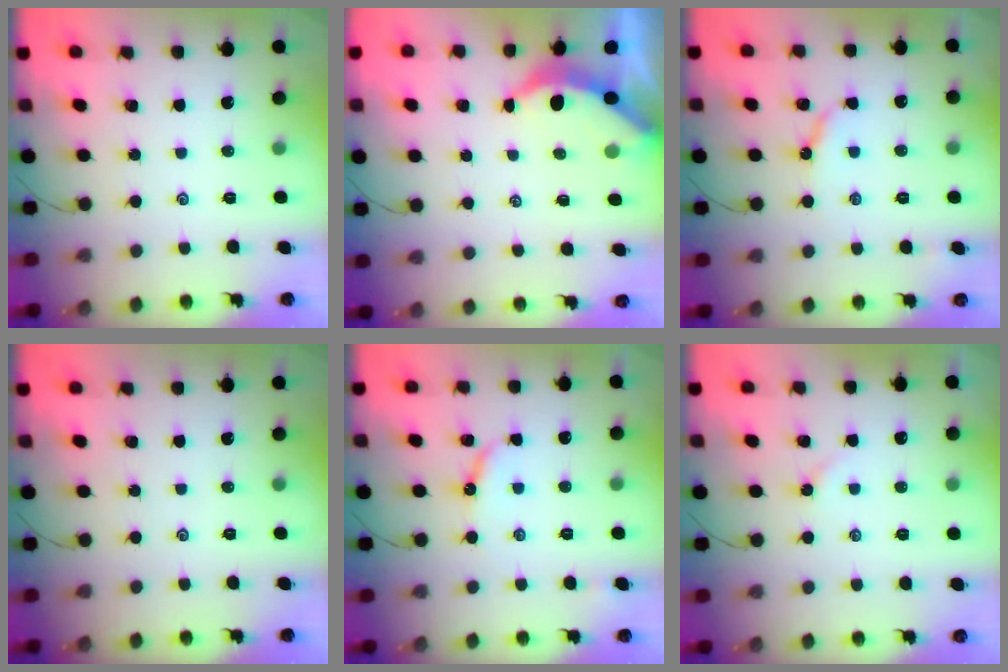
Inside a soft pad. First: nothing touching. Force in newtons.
{"total": 3.8, "press": 3.8, "slide": 0.4}
{"total": 4.5, "press": 4.5, "slide": 0.3}
{"total": 0.0}
{"total": 7.0, "press": 7.0, "slide": 0.6}
{"total": 2.1, "press": 2.1, "slide": 0.4}